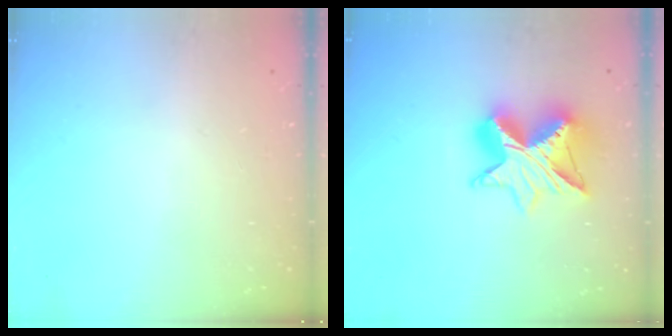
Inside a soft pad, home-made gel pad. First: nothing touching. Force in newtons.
{"total": 12.8, "press": 12.7, "slide": 1.0}